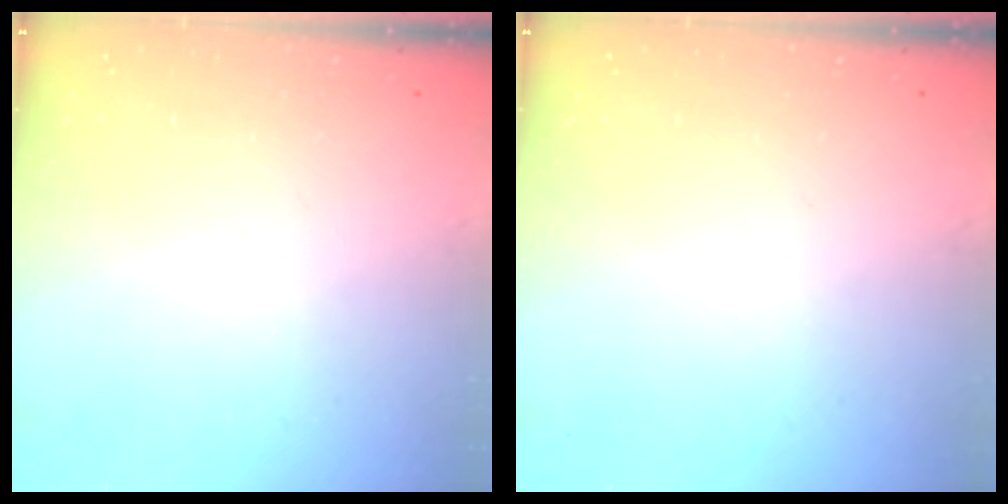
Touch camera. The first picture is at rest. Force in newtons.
{"total": 0.0}